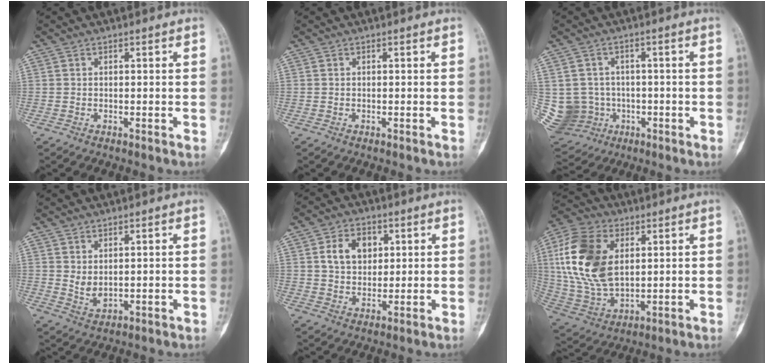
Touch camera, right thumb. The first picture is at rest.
{"total": 0.0}
{"total": 10.2, "force": [-1.3, 9.9, 2.3], "torque": [-0.043, 0.024, -0.003]}
{"total": 3.1, "force": [1.2, 1.6, 2.3], "torque": [-0.038, -0.017, 0.032]}
{"total": 7.9, "force": [2.5, 5.7, 4.8], "torque": [-0.055, -0.007, 0.043]}
{"total": 19.5, "force": [4.5, 12.1, 14.7], "torque": [-0.295, -0.010, 0.089]}